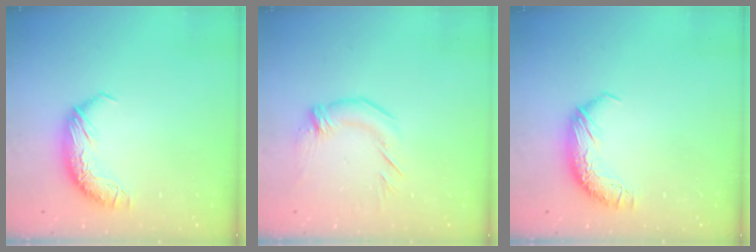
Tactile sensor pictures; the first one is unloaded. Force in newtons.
{"total": 1.6, "press": 0.0, "slide": 1.6}
{"total": 0.0}